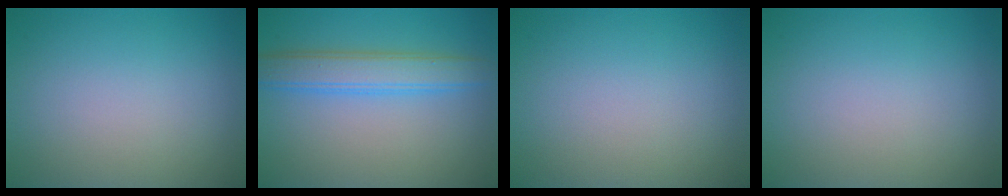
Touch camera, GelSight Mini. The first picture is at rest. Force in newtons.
{"total": 4.1, "press": 4.1, "slide": 0.1}
{"total": 0.0}
{"total": 0.0}